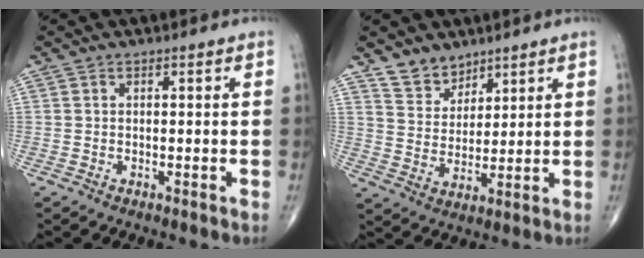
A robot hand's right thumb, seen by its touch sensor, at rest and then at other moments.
{"total": 6.5, "force": [5.1, 3.8, 1.4], "torque": [0.002, -0.042, 0.101]}